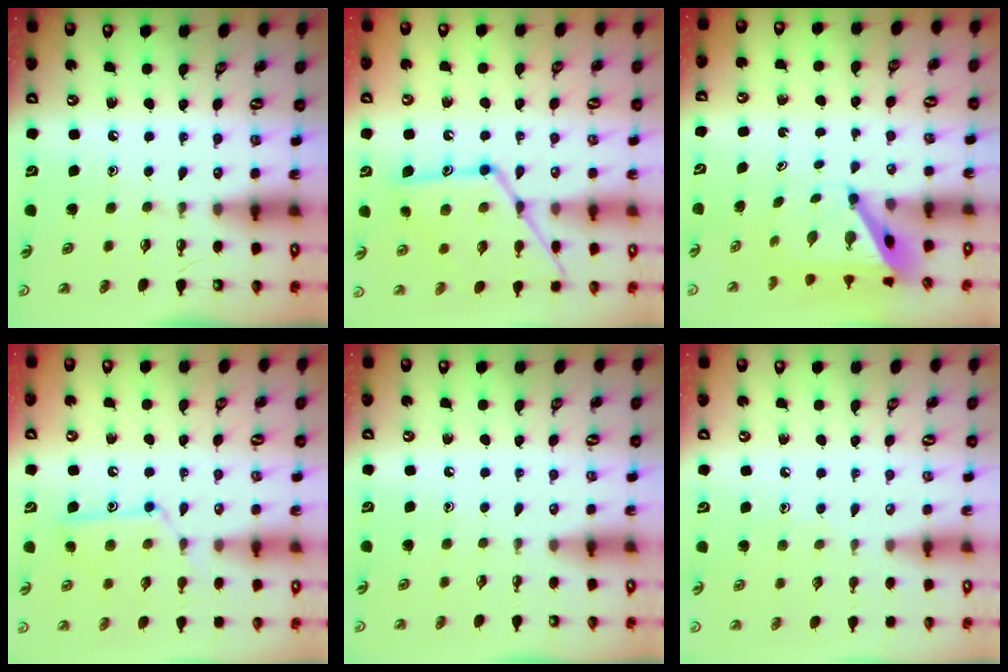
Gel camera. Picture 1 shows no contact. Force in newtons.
{"total": 16.5, "press": 16.4, "slide": 1.3}
{"total": 5.8, "press": 5.8, "slide": 0.4}
{"total": 12.5, "press": 12.5, "slide": 0.9}
{"total": 0.0}
{"total": 4.9, "press": 4.8, "slide": 0.6}